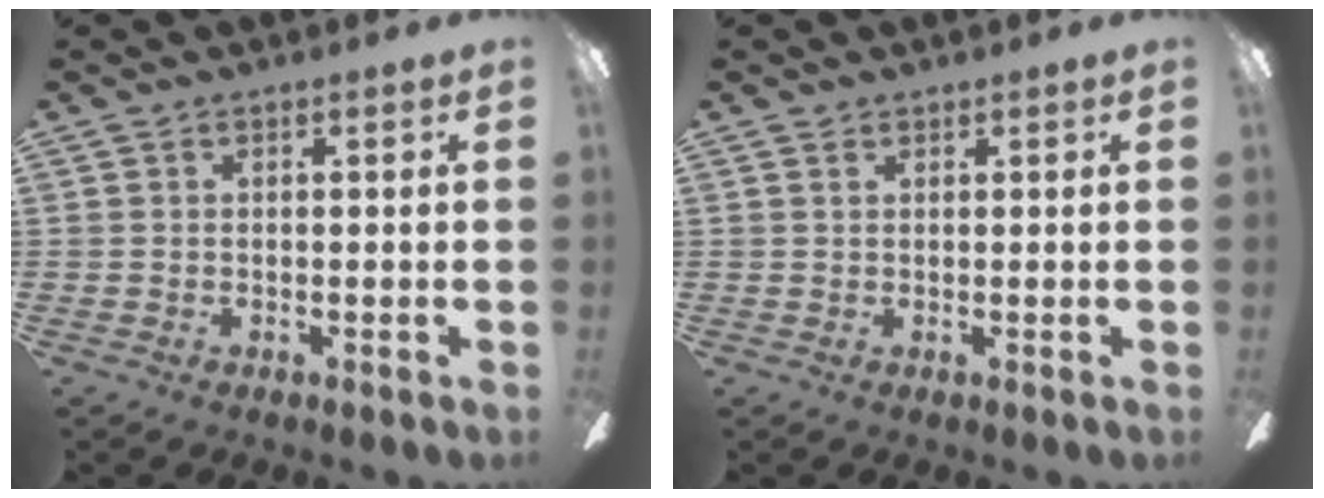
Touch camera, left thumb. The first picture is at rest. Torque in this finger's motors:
{"motor_torque": [-0.11, 0.04, -0.21, 0.07, -0.01]}